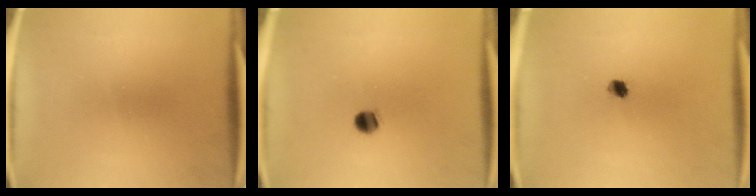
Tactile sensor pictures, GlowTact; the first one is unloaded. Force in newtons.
{"total": 3.2}
{"total": 2.1}